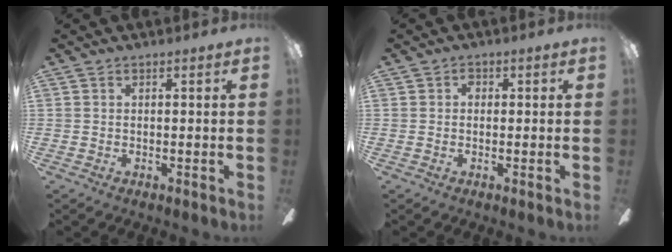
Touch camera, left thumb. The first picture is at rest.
{"total": 1.3, "force": [0.1, 1.2, 0.7], "torque": [-0.005, 0.003, -0.002]}